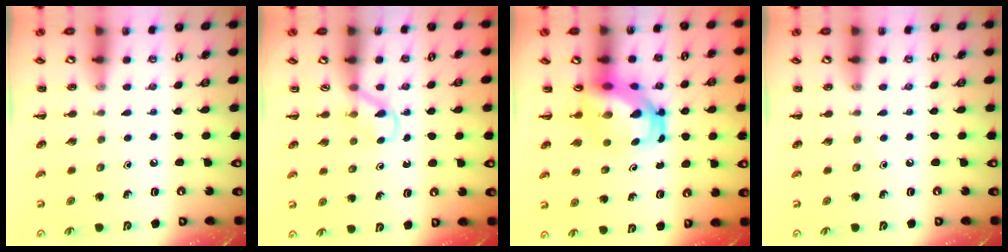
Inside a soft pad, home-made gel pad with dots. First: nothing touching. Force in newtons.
{"total": 2.6, "press": 2.4, "slide": 0.9}
{"total": 6.4, "press": 6.0, "slide": 2.2}
{"total": 0.0}